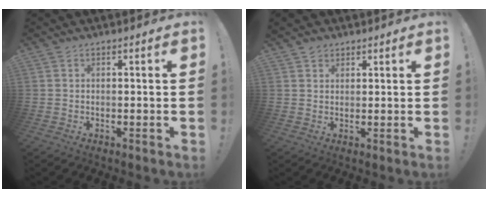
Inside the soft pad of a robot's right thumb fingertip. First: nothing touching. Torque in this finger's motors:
{"motor_torque": [0.46, 0.85, 0.38, 0.21, 0.02]}